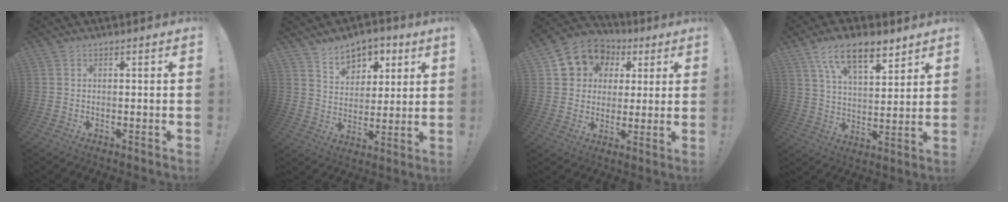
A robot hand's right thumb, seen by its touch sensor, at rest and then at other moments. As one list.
[{"total": 9.1, "force": [6.3, 5.8, 3.2], "torque": [-0.037, -0.041, 0.117]}, {"total": 11.2, "force": [4.4, 9.7, 3.4], "torque": [-0.047, -0.021, 0.091]}, {"total": 13.8, "force": [9.1, 5.3, 8.9], "torque": [-0.142, -0.043, 0.159]}]